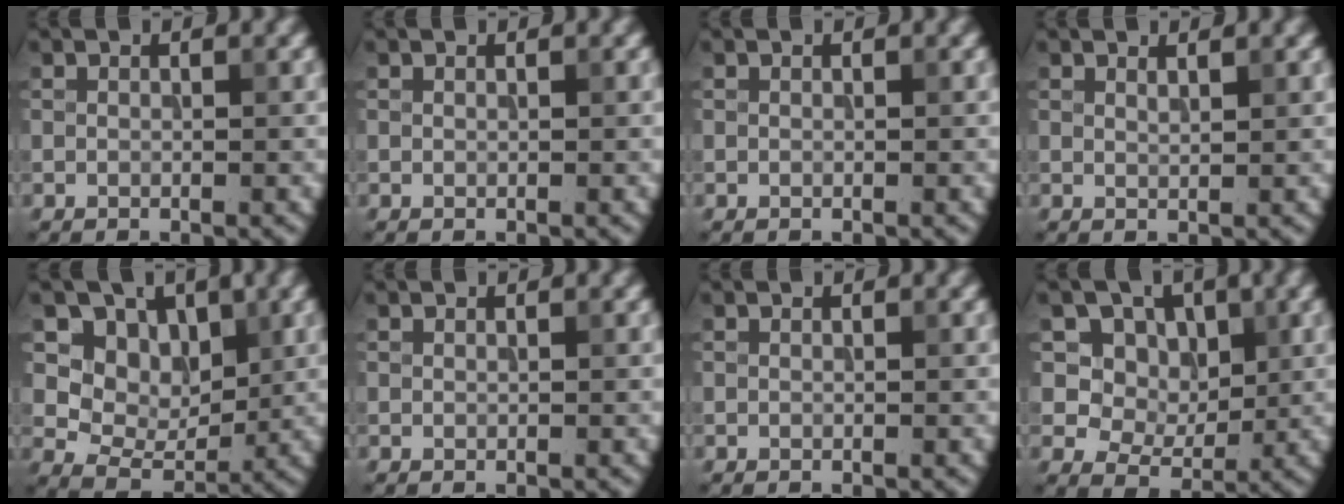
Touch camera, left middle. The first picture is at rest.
{"total": 0.0}
{"total": 0.0}
{"total": 0.7, "force": [0.6, -0.2, 0.3], "torque": [-0.011, 0.002, 0.015]}
{"total": 6.3, "force": [2.4, 4.7, 3.4], "torque": [-0.059, -0.012, 0.034]}
{"total": 0.0}
{"total": 0.0}
{"total": 9.3, "force": [4.0, 6.9, 4.9], "torque": [-0.087, 0.003, 0.055]}